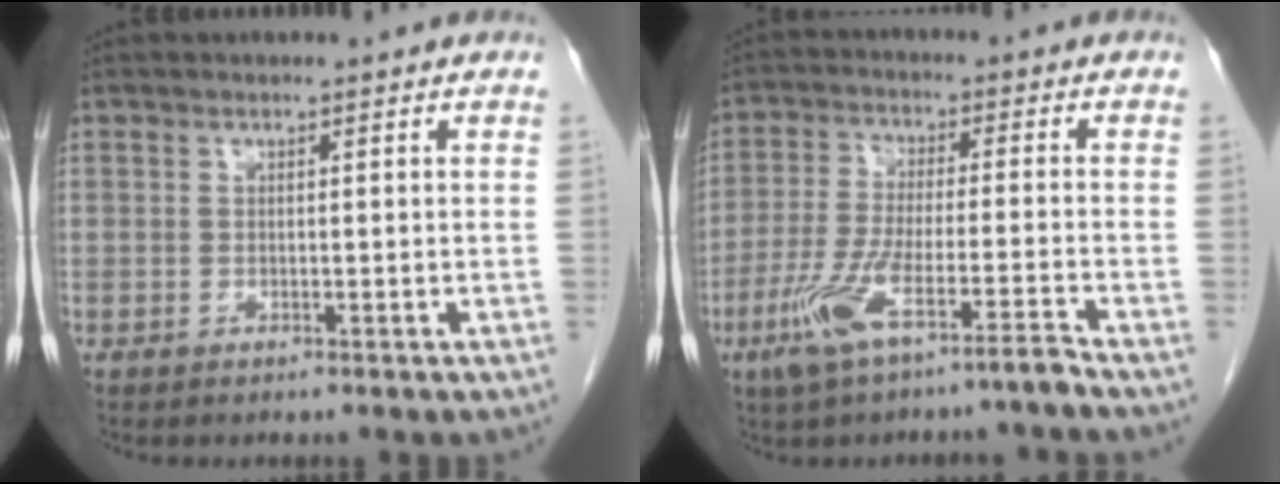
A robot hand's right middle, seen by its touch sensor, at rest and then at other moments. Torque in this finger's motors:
{"motor_torque": [0.26, -0.66, 0.16, 0.06]}